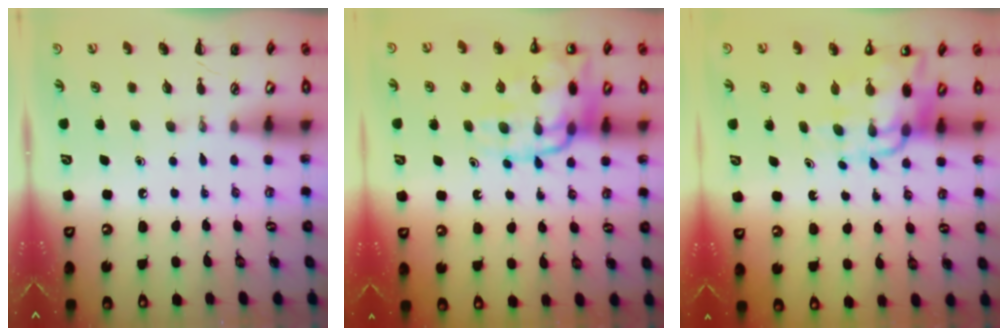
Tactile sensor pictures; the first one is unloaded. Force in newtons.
{"total": 15.6, "press": 15.3, "slide": 3.0}
{"total": 12.0, "press": 11.4, "slide": 3.8}